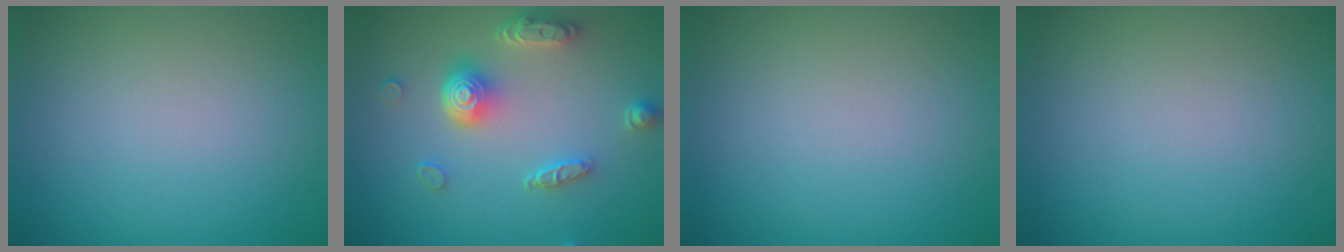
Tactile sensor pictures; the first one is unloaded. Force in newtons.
{"total": 4.7, "press": 3.7, "slide": 3.0}
{"total": 0.0}
{"total": 0.0}